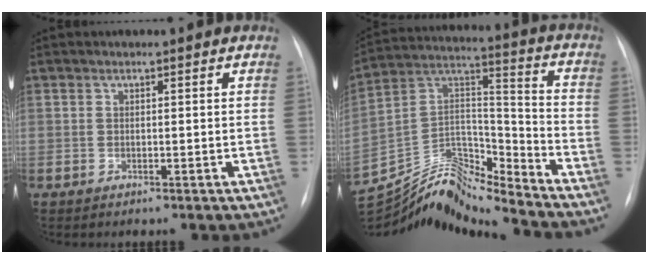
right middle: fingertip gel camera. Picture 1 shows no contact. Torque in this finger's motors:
{"motor_torque": [-0.63, -0.79, -0.10, -0.05]}